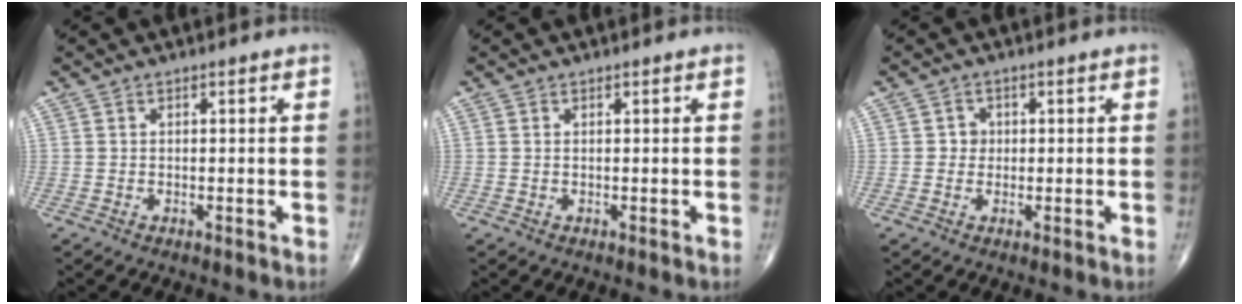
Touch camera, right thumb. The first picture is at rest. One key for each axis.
{"total": 0.0}
{"total": 2.1, "fx": 0.1, "fy": 2.0, "fz": 0.7, "tx": 0.006, "ty": 0.006, "tz": -0.002}